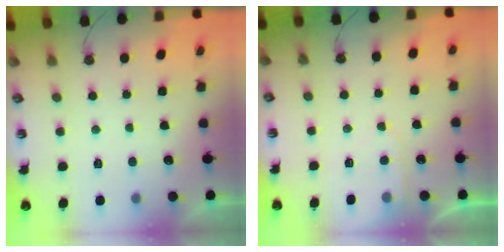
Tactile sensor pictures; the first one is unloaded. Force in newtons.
{"total": 5.1, "press": 5.1, "slide": 0.6}